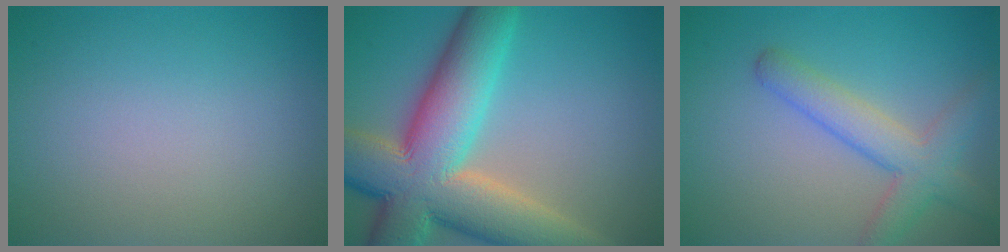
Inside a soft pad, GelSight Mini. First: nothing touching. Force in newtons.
{"total": 13.9, "press": 13.9, "slide": 0.9}
{"total": 4.4, "press": 4.4, "slide": 0.2}